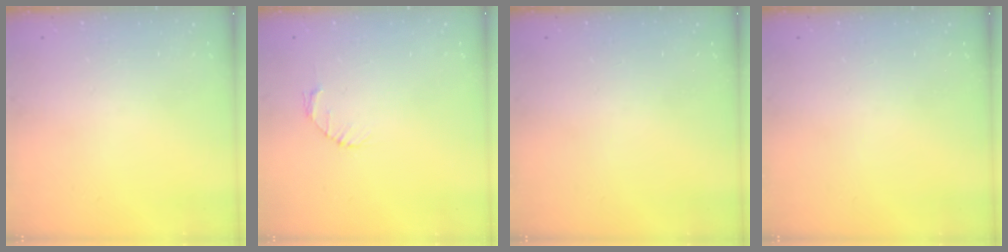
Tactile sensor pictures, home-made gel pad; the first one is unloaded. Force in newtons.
{"total": 2.7, "press": 2.7, "slide": 0.4}
{"total": 0.0}
{"total": 0.0}